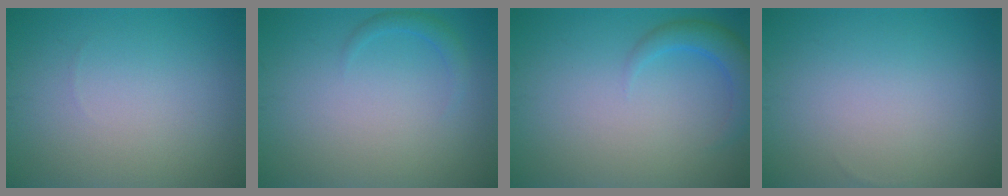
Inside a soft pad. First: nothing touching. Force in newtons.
{"total": 1.2, "press": 1.2, "slide": 0.1}
{"total": 2.8, "press": 2.8, "slide": 0.2}
{"total": 0.0}